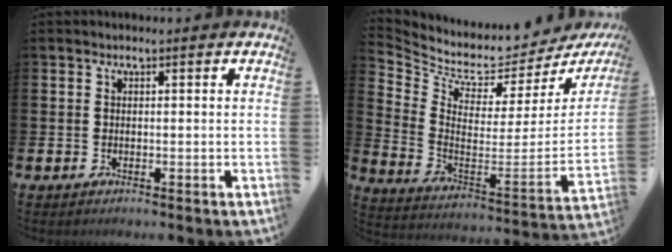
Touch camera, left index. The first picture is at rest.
{"total": 4.9, "force": [4.6, 1.4, 0.8], "torque": [-0.053, -0.061, 0.071]}